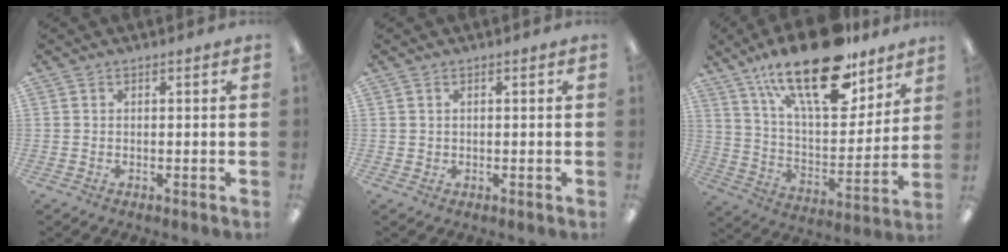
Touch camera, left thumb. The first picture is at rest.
{"total": 0.8, "force": [0.4, 0.7, 0.1], "torque": [-0.002, 0.004, 0.006]}
{"total": 25.4, "force": [16.9, 10.2, 16.0], "torque": [-0.257, -0.098, 0.288]}